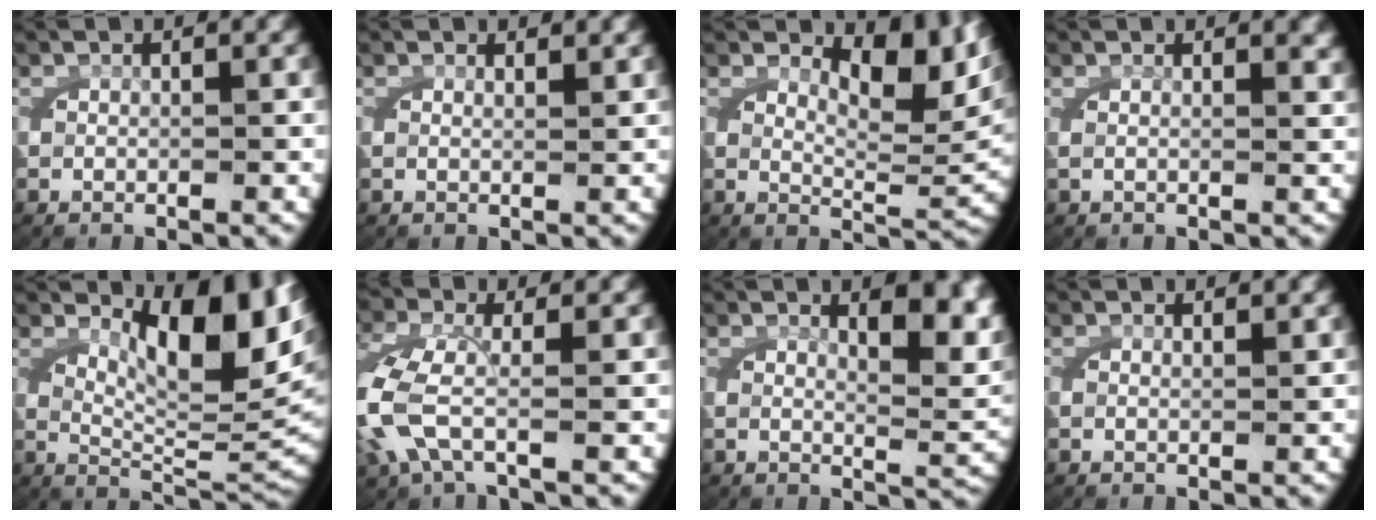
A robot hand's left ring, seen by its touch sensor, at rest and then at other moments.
{"total": 1.0, "force": [0.8, 0.0, 0.5], "torque": [-0.013, -0.005, 0.015]}
{"total": 7.2, "force": [3.8, 2.3, 5.6], "torque": [-0.058, 0.005, 0.053]}
{"total": 1.7, "force": [1.0, 0.0, 1.4], "torque": [-0.026, -0.003, 0.017]}
{"total": 10.7, "force": [4.0, 3.9, 9.1], "torque": [-0.120, 0.000, 0.065]}
{"total": 4.9, "force": [-1.0, 3.3, 3.6], "torque": [-0.127, -0.022, -0.007]}
{"total": 5.6, "force": [2.8, 1.4, 4.7], "torque": [-0.051, -0.001, 0.040]}
{"total": 0.7, "force": [0.6, 0.0, 0.4], "torque": [-0.011, -0.003, 0.010]}